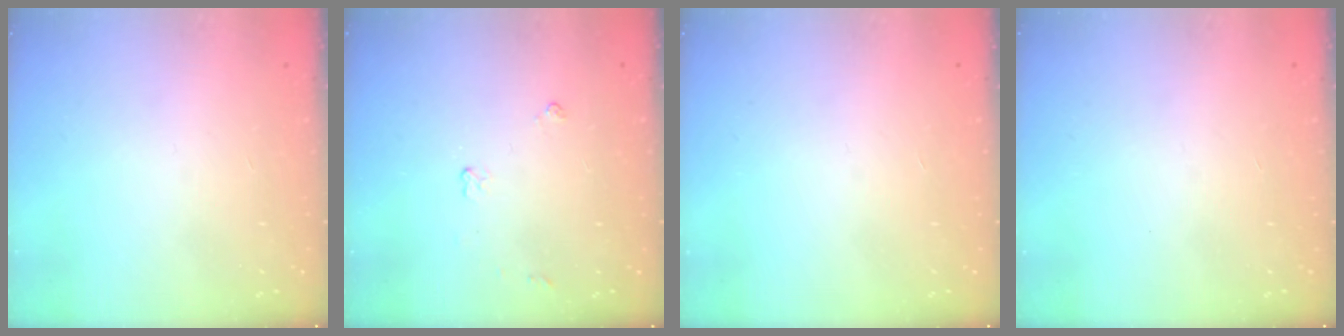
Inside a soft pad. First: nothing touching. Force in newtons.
{"total": 3.7, "press": 3.7, "slide": 0.6}
{"total": 0.0}
{"total": 0.0}